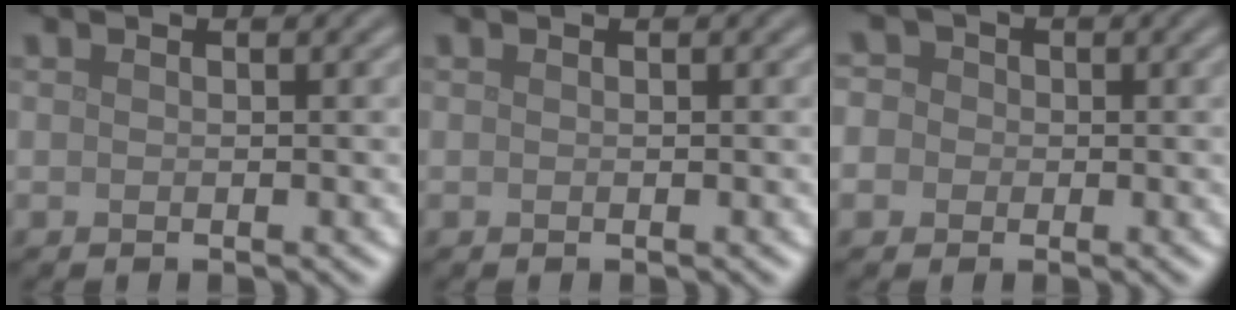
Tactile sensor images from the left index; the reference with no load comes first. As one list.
[{"total": 0.0}, {"total": 4.9, "force": [0.6, 4.5, 1.8], "torque": [-0.025, 0.040, -0.026]}]